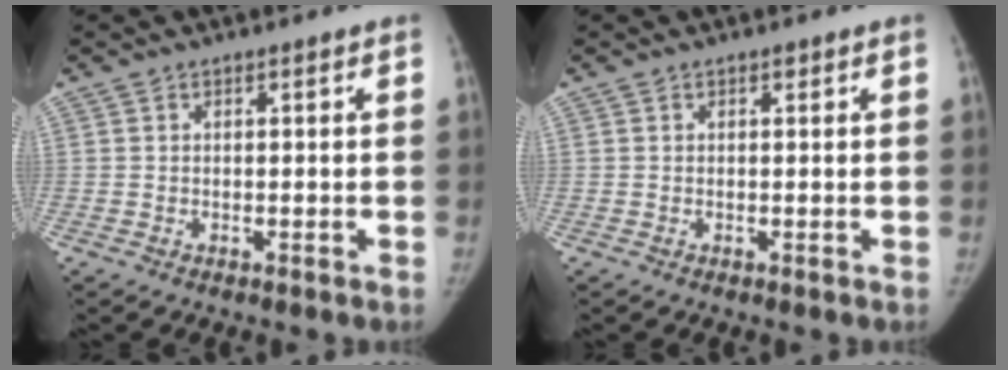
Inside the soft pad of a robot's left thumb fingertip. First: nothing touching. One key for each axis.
{"total": 0.5, "fx": 0.3, "fy": 0.3, "fz": 0.3, "tx": -0.001, "ty": -0.001, "tz": 0.002}